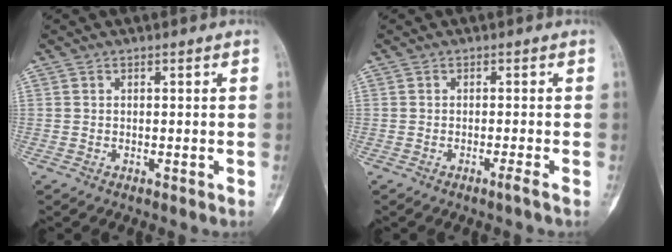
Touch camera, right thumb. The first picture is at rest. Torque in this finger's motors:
{"motor_torque": [0.20, -0.17, -0.03, -0.03, 0.09]}